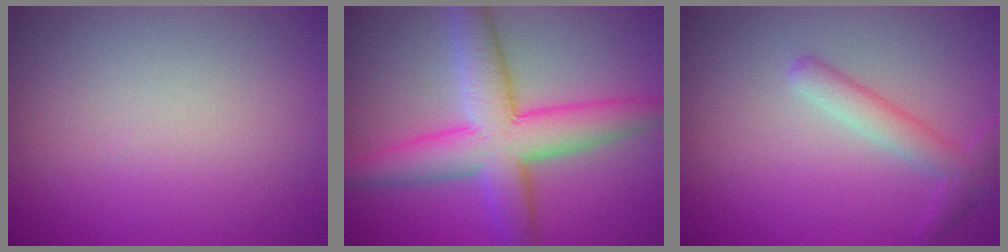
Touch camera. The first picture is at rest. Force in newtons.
{"total": 7.7, "press": 7.7, "slide": 0.1}
{"total": 2.6, "press": 2.5, "slide": 0.1}